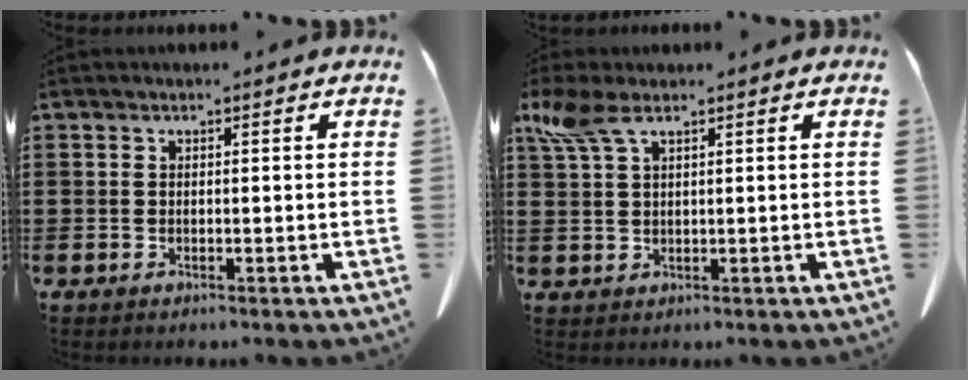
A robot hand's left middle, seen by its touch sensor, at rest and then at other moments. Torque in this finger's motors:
{"motor_torque": [0.94, -0.47, 0.43, 0.16]}